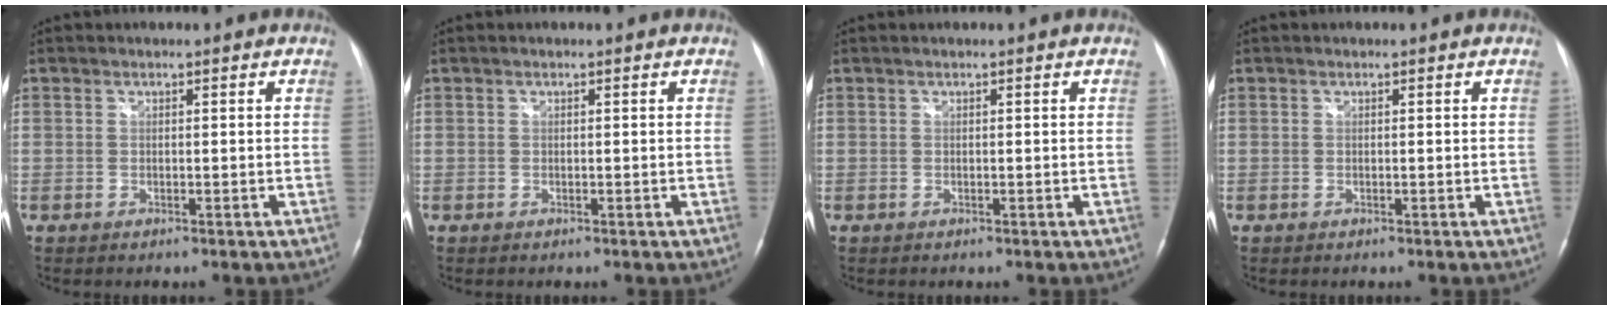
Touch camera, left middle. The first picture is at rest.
{"total": 0.0}
{"total": 0.0}
{"total": 0.0}